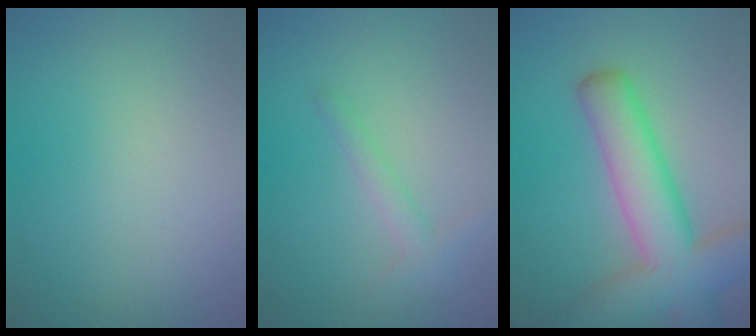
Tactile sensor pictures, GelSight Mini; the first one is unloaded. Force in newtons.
{"total": 1.4, "press": 1.4, "slide": 0.1}
{"total": 8.6, "press": 8.6, "slide": 0.5}